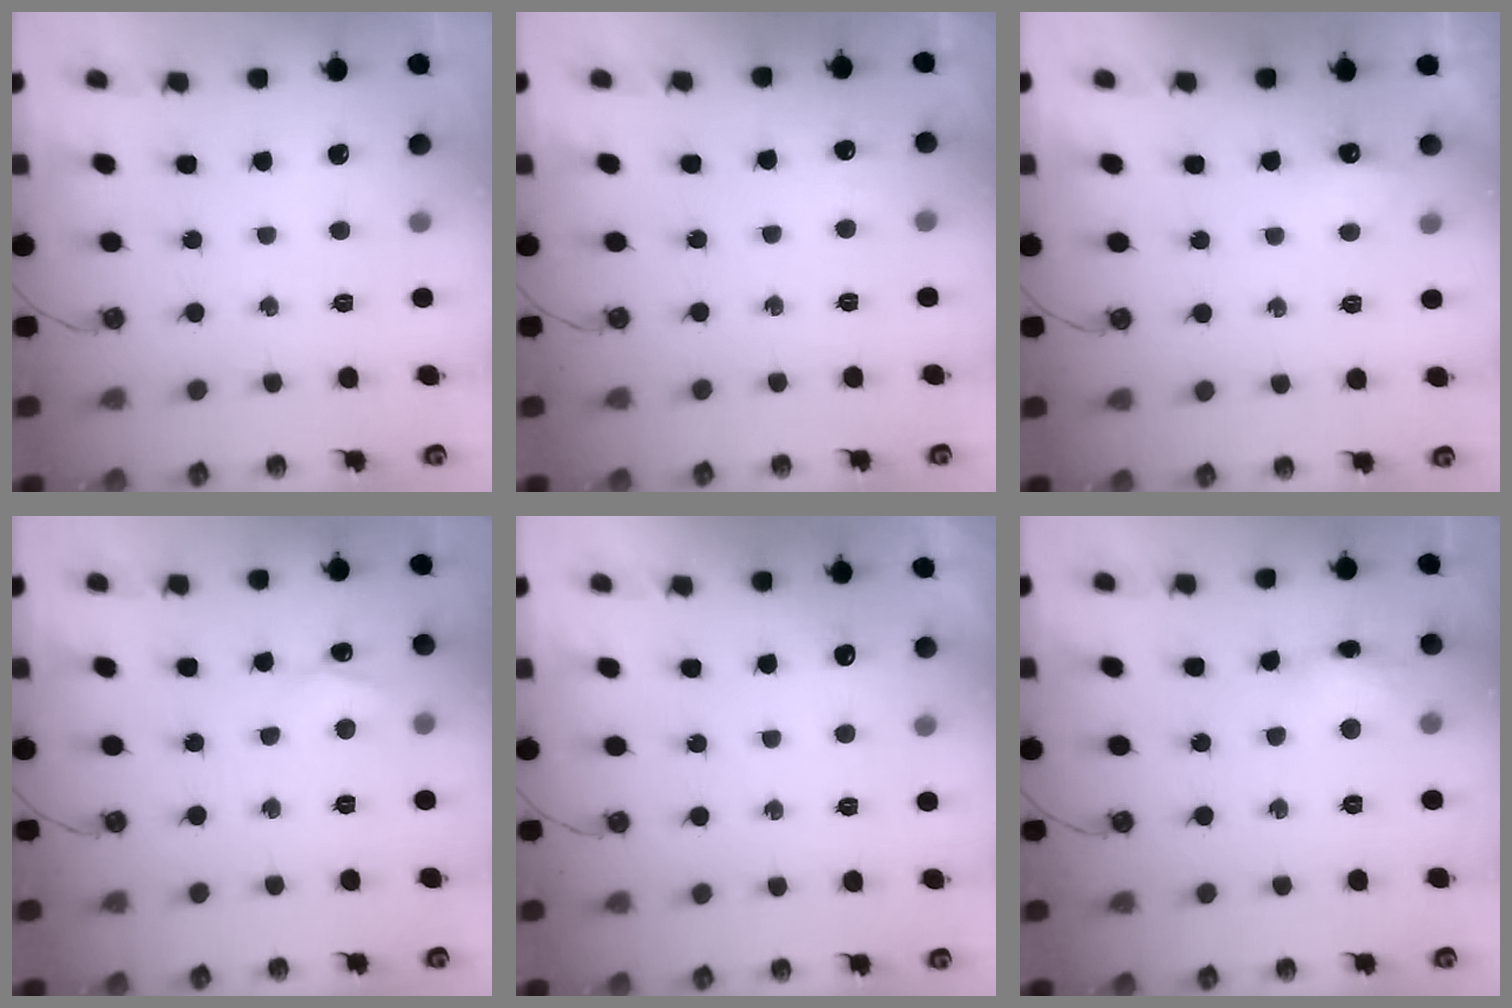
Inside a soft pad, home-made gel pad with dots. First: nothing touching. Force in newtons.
{"total": 8.0, "press": 4.6, "slide": 6.6}
{"total": 5.5, "press": 5.4, "slide": 0.8}
{"total": 2.8, "press": 2.7, "slide": 0.4}
{"total": 3.7, "press": 3.5, "slide": 1.0}
{"total": 8.4, "press": 8.4, "slide": 0.7}